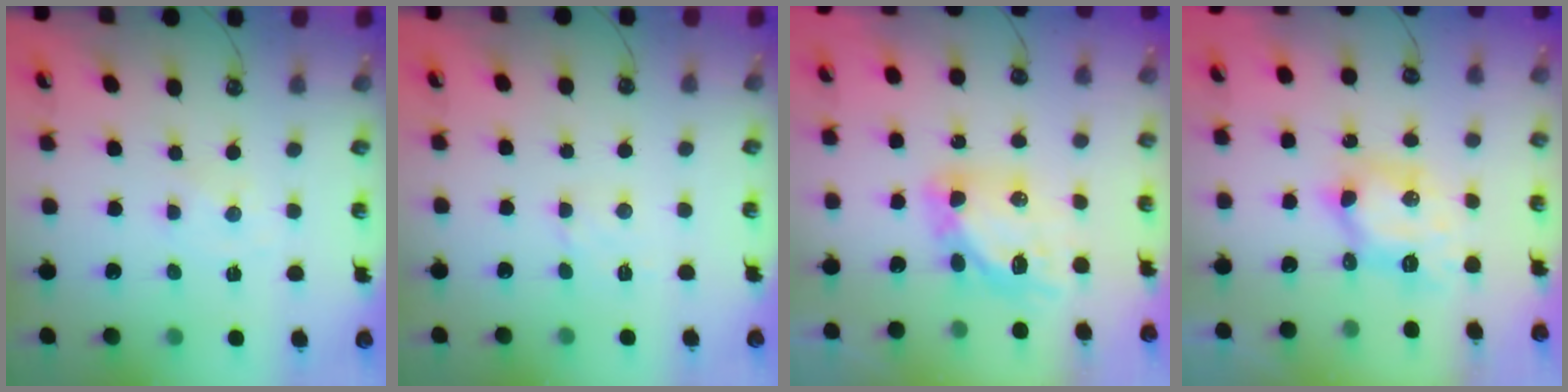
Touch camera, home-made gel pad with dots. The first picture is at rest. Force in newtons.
{"total": 2.1, "press": 2.0, "slide": 0.6}
{"total": 12.3, "press": 12.2, "slide": 1.5}
{"total": 7.2, "press": 7.2, "slide": 0.6}